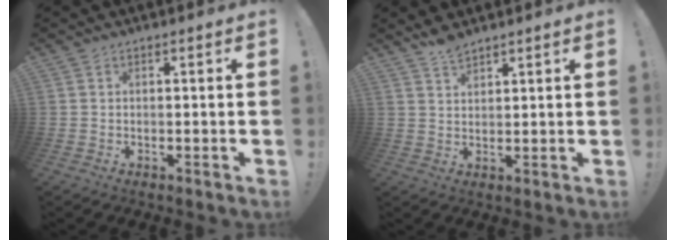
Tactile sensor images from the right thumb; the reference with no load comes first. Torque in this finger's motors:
{"motor_torque": [0.03, -0.09, -0.24, 0.36, 0.10]}